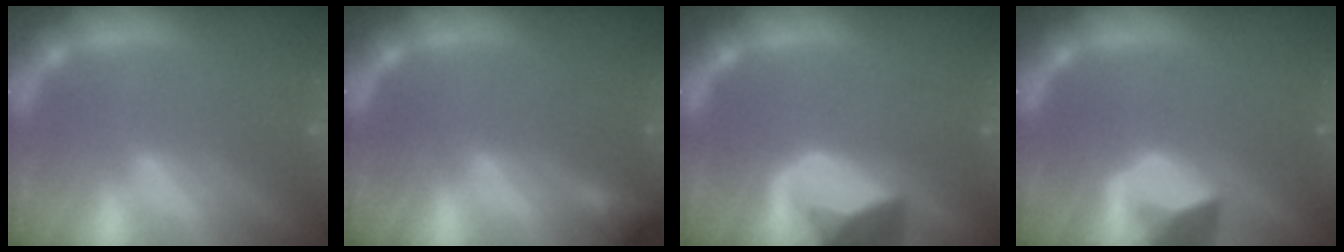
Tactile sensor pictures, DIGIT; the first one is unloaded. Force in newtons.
{"total": 1.4}
{"total": 7.5}
{"total": 4.4}